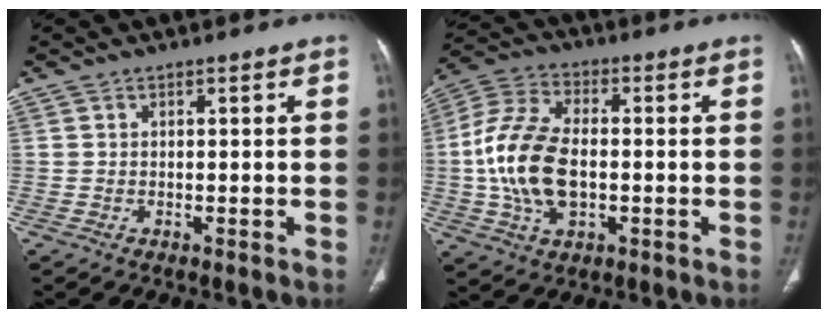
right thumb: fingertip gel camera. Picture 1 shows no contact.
{"total": 14.8, "force": [-1.1, 8.5, 12.0], "torque": [-0.246, 0.018, -0.022]}